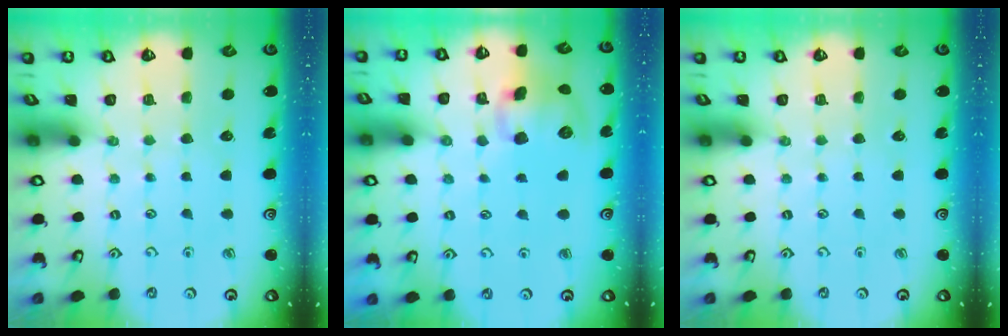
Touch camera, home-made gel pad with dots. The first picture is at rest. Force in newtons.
{"total": 11.2, "press": 11.0, "slide": 2.1}
{"total": 0.0}